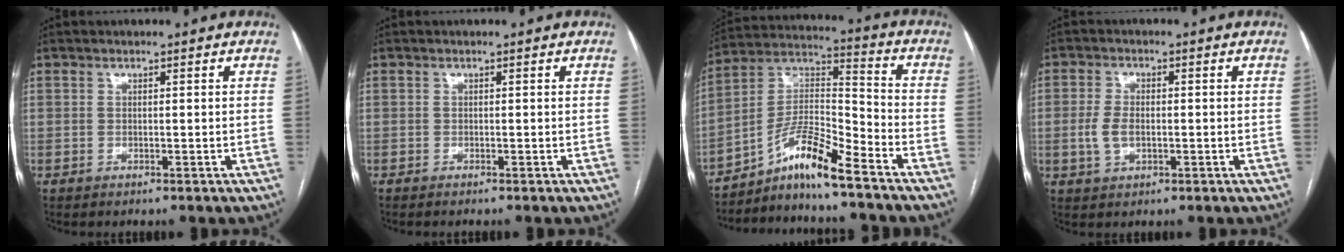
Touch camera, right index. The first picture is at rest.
{"total": 0.8, "force": [-0.8, 0.0, 0.4], "torque": [-0.004, -0.001, -0.011]}
{"total": 11.0, "force": [-8.0, 0.6, 7.5], "torque": [-0.148, 0.012, -0.146]}
{"total": 4.2, "force": [-0.6, 2.4, 3.4], "torque": [-0.077, 0.004, -0.009]}